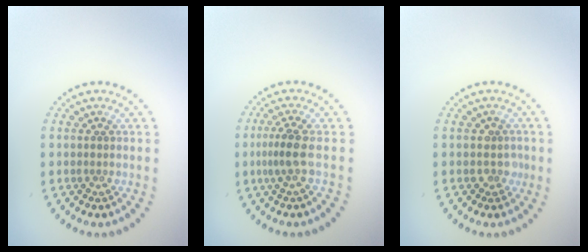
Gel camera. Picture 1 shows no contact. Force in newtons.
{"total": 2.2, "press": 1.5, "slide": 1.6}
{"total": 1.5, "press": 1.2, "slide": 0.8}